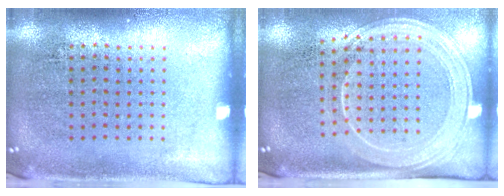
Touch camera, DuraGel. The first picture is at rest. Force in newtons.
{"total": 2.2, "press": 1.8, "slide": 1.2}